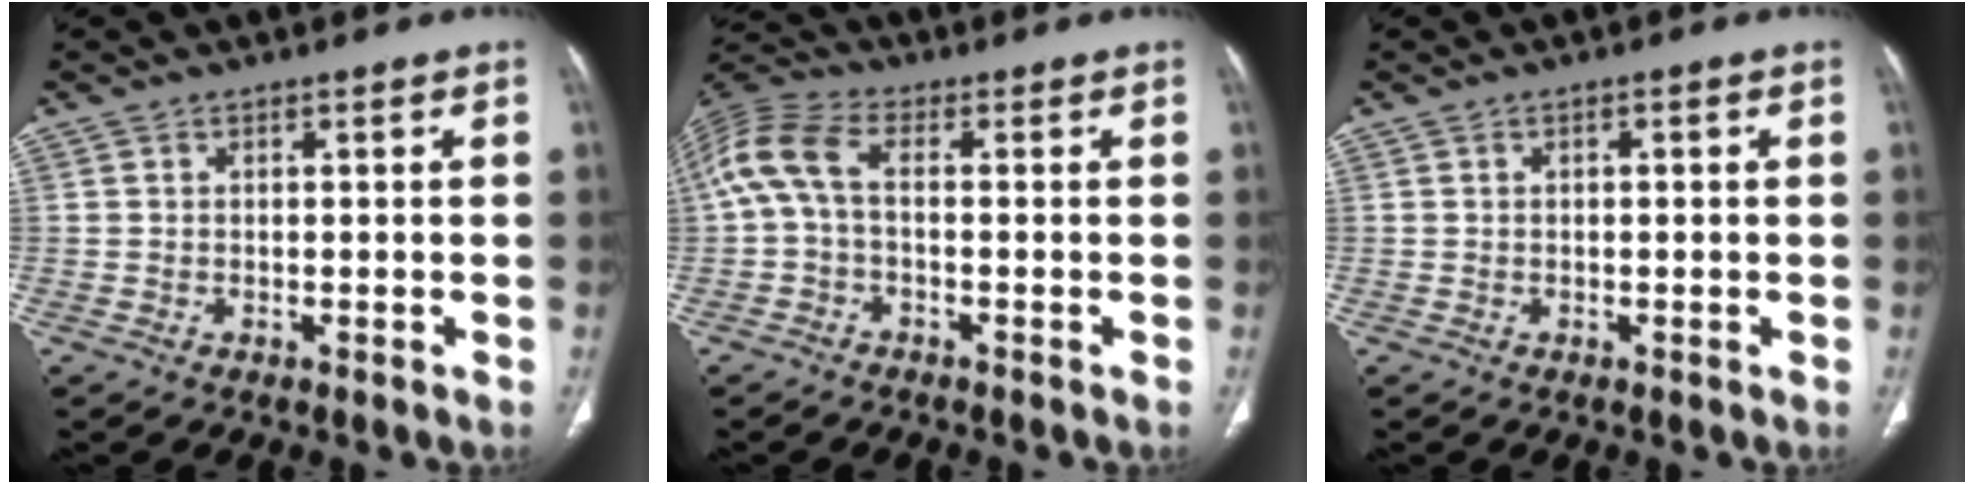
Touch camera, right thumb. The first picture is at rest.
{"total": 8.2, "force": [-0.3, 3.8, 7.2], "torque": [-0.172, 0.028, -0.013]}
{"total": 0.8, "force": [0.2, 0.3, 0.7], "torque": [-0.012, 0.003, 0.002]}